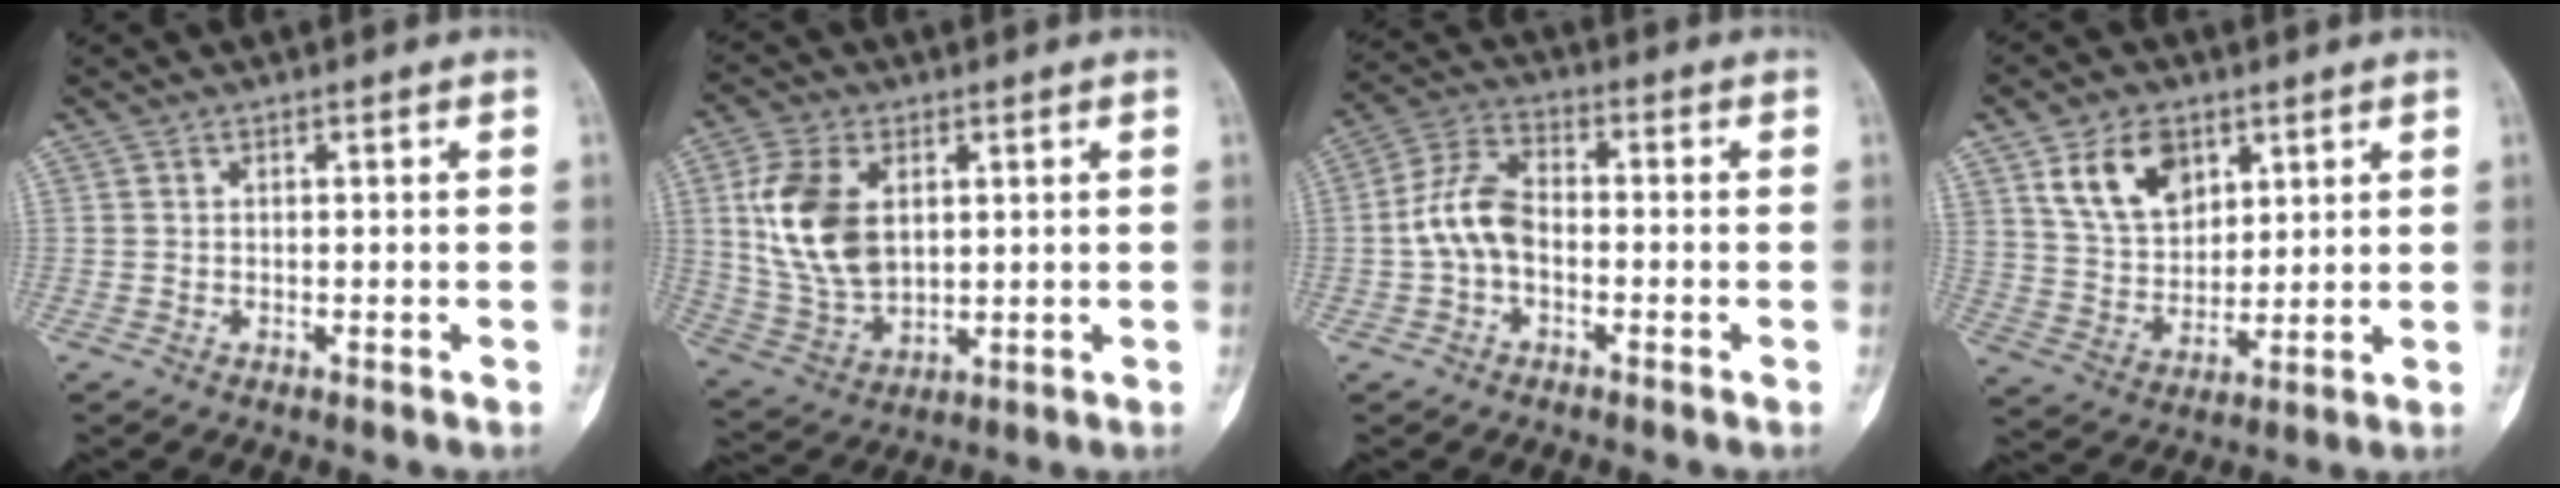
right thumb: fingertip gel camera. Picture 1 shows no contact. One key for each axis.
{"total": 14.3, "fx": 3.2, "fy": 9.0, "fz": 10.6, "tx": -0.204, "ty": -0.009, "tz": 0.072}
{"total": 8.2, "fx": -1.3, "fy": 5.1, "fz": 6.3, "tx": -0.124, "ty": 0.029, "tz": -0.035}
{"total": 11.9, "fx": 5.9, "fy": 7.9, "fz": 6.7, "tx": -0.094, "ty": -0.027, "tz": 0.119}